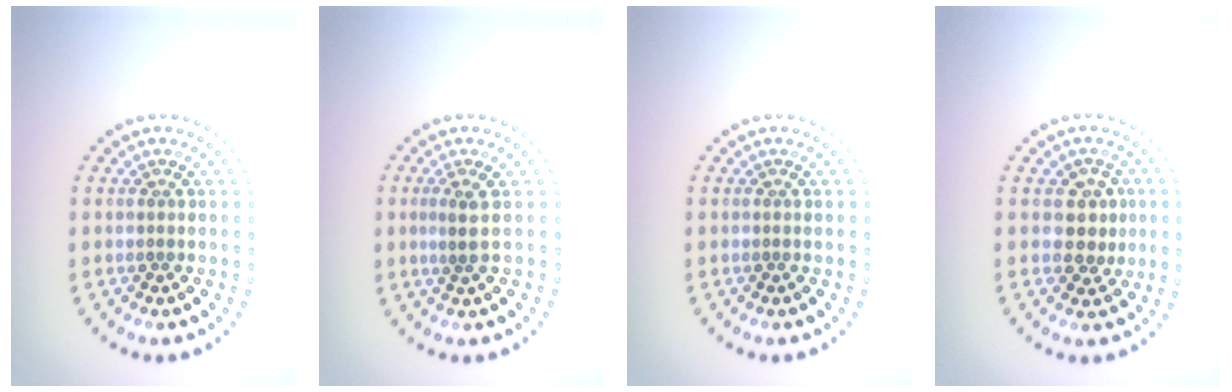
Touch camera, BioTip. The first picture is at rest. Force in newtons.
{"total": 1.3, "press": 1.0, "slide": 0.8}
{"total": 0.0}
{"total": 2.5, "press": 2.3, "slide": 0.9}